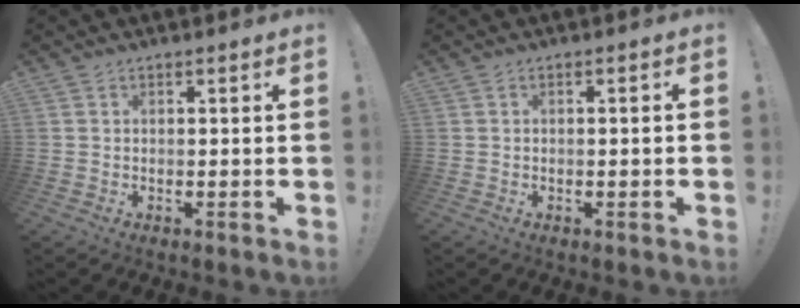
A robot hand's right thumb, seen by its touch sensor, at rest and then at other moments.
{"total": 1.1, "force": [-0.2, -0.2, 1.1], "torque": [-0.018, 0.002, -0.003]}